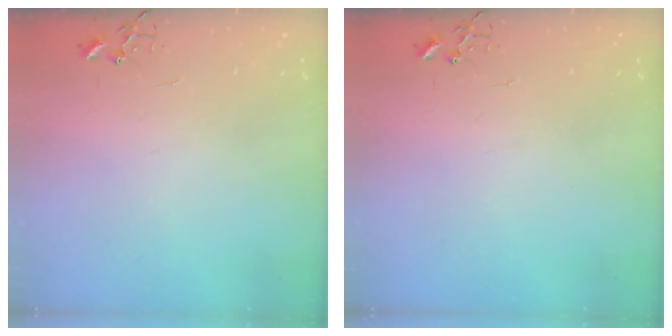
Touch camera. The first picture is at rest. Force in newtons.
{"total": 0.0}